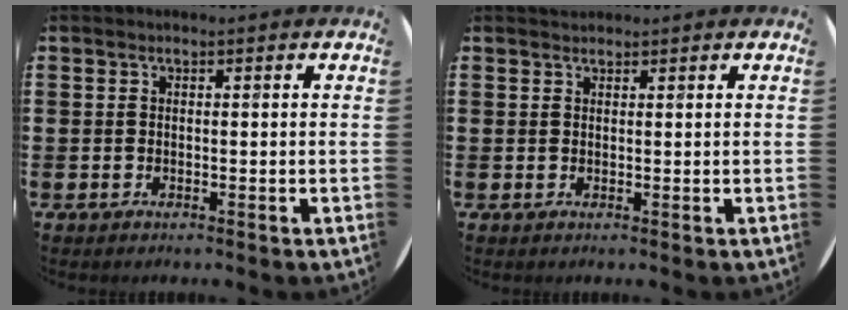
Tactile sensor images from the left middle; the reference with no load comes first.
{"total": 0.7, "force": [0.7, 0.1, -0.1], "torque": [0.001, 0.001, 0.014]}